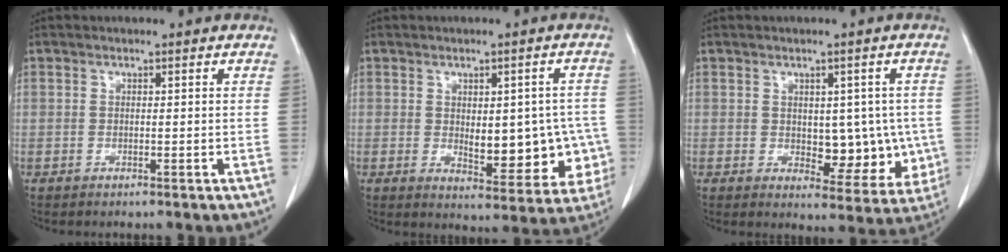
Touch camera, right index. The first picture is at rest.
{"total": 11.8, "force": [-1.3, 5.6, 10.3], "torque": [-0.122, 0.011, 0.002]}
{"total": 8.4, "force": [-0.4, 4.7, 6.9], "torque": [-0.064, 0.004, 0.008]}